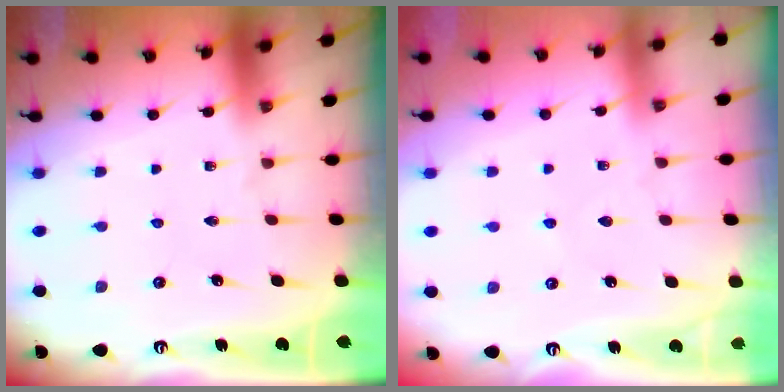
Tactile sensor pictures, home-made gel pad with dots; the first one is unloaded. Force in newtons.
{"total": 2.5, "press": 2.4, "slide": 0.4}